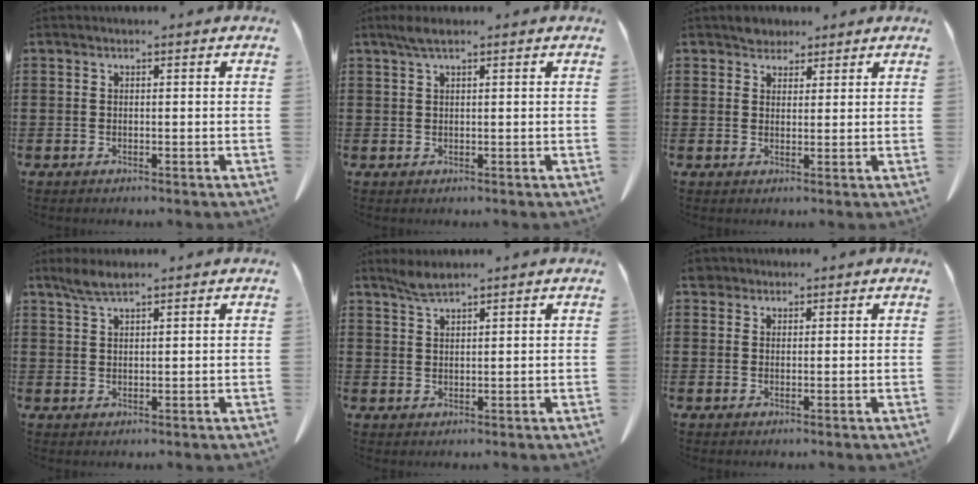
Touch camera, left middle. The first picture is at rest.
{"total": 1.9, "force": [1.2, 0.3, 1.5], "torque": [-0.032, 0.004, 0.020]}
{"total": 2.7, "force": [2.3, 1.3, 0.2], "torque": [-0.002, 0.002, 0.045]}
{"total": 2.8, "force": [2.1, 0.5, 1.7], "torque": [-0.039, 0.002, 0.039]}
{"total": 2.3, "force": [2.0, 0.2, 1.1], "torque": [-0.027, 0.001, 0.037]}
{"total": 1.7, "force": [1.4, 1.0, 0.3], "torque": [-0.012, 0.006, 0.027]}